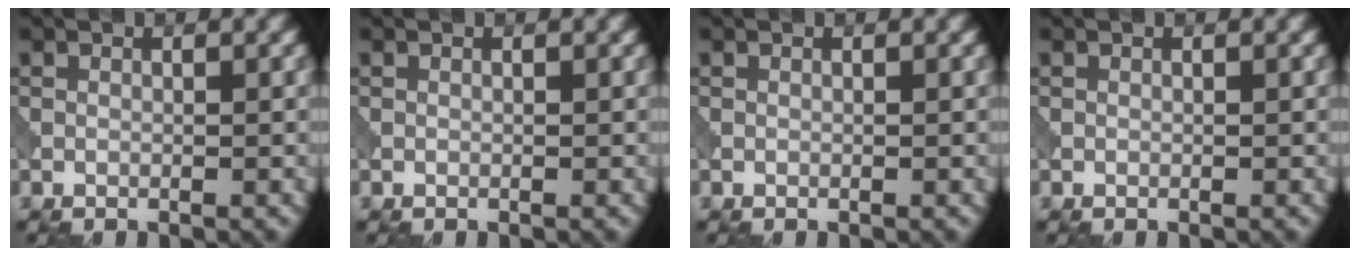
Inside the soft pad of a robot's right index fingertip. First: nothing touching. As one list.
[{"total": 0.0}, {"total": 0.0}, {"total": 0.0}]